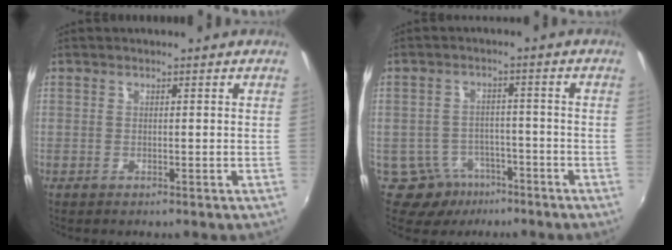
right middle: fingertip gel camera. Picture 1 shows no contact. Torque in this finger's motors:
{"motor_torque": [0.34, -0.37, -0.11, -0.04]}